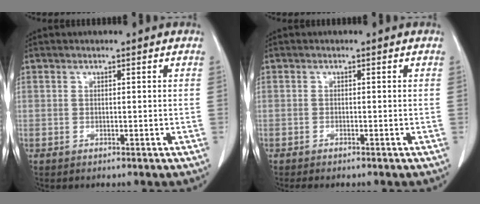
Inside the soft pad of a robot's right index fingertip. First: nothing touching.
{"total": 1.8, "force": [-1.6, 0.1, 0.8], "torque": [-0.012, -0.002, -0.020]}